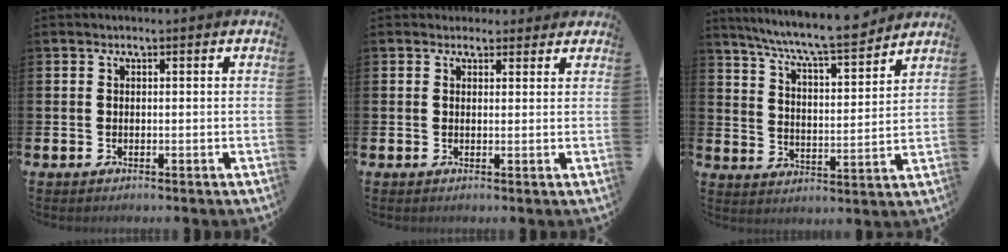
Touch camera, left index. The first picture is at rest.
{"total": 2.2, "force": [1.9, 1.0, -0.1], "torque": [0.016, -0.007, 0.032]}
{"total": 8.4, "force": [7.8, 0.3, 3.0], "torque": [-0.081, -0.056, 0.134]}